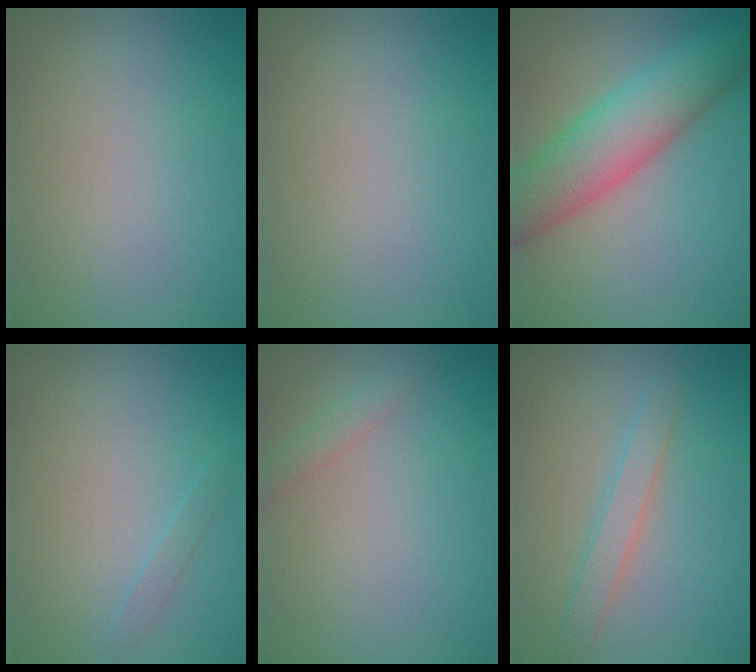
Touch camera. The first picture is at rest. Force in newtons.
{"total": 0.0}
{"total": 8.1, "press": 8.1, "slide": 0.3}
{"total": 0.7, "press": 0.7, "slide": 0.0}
{"total": 1.3, "press": 1.3, "slide": 0.0}
{"total": 2.3, "press": 2.3, "slide": 0.1}